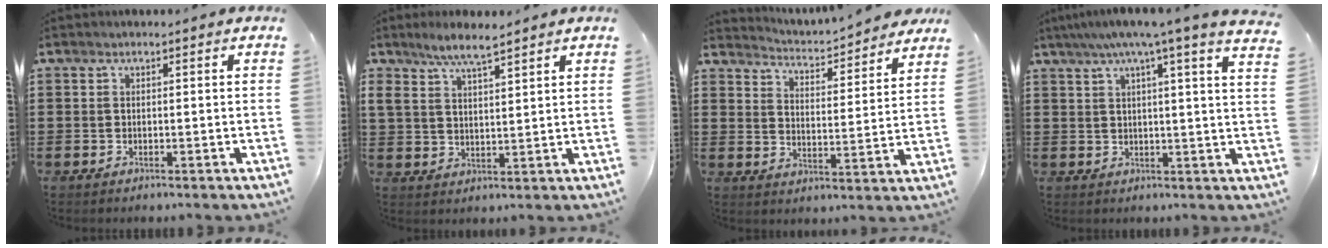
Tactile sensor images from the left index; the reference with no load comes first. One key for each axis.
{"total": 5.6, "fx": 4.5, "fy": 1.0, "fz": 3.2, "tx": -0.074, "ty": -0.002, "tz": 0.080}
{"total": 3.2, "fx": 3.2, "fy": -0.2, "fz": 0.0, "tx": -0.023, "ty": -0.036, "tz": 0.047}
{"total": 6.1, "fx": 4.4, "fy": -0.2, "fz": 4.2, "tx": -0.089, "ty": -0.018, "tz": 0.072}